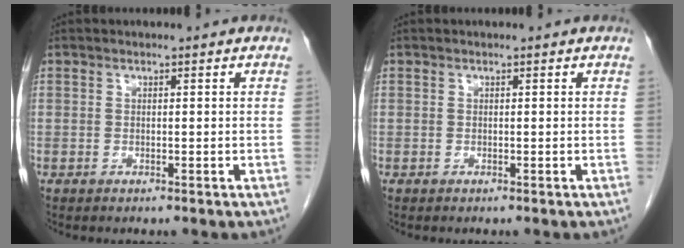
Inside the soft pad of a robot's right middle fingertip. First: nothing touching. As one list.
[{"total": 0.0}]